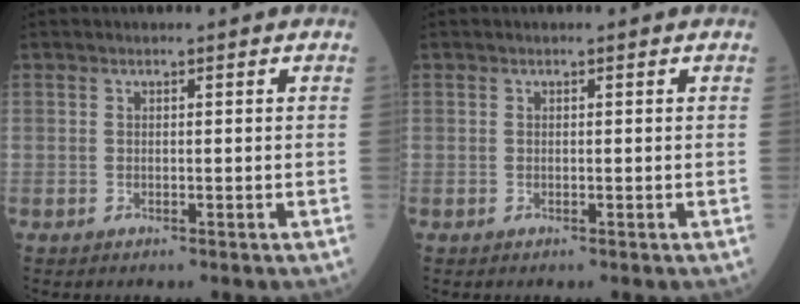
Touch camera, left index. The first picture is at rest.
{"total": 0.0}